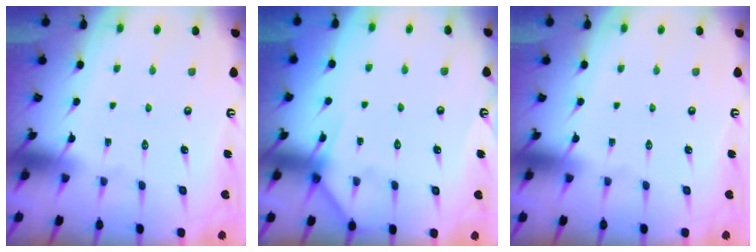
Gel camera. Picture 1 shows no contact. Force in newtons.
{"total": 5.6, "press": 5.6, "slide": 0.6}
{"total": 0.0}